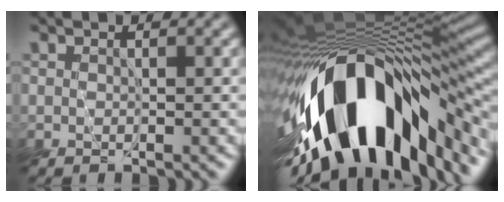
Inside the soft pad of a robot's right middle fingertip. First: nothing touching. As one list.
[{"total": 16.4, "force": [-7.1, 7.2, 12.9], "torque": [-0.210, 0.002, -0.115]}]